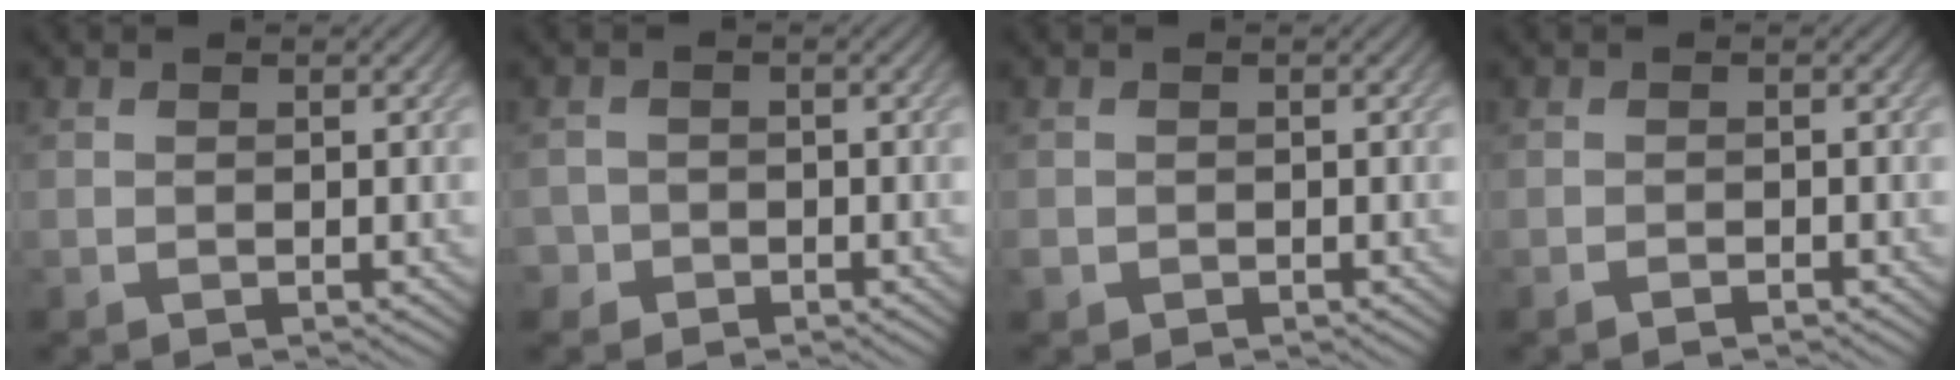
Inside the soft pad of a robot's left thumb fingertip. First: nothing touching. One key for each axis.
{"total": 2.0, "fx": -0.9, "fy": 1.8, "fz": 0.1, "tx": 0.004, "ty": -0.001, "tz": -0.022}
{"total": 1.1, "fx": -0.6, "fy": 0.9, "fz": 0.3, "tx": -0.007, "ty": -0.008, "tz": -0.014}
{"total": 0.8, "fx": -0.7, "fy": 0.0, "fz": 0.4, "tx": -0.005, "ty": 0.000, "tz": -0.012}